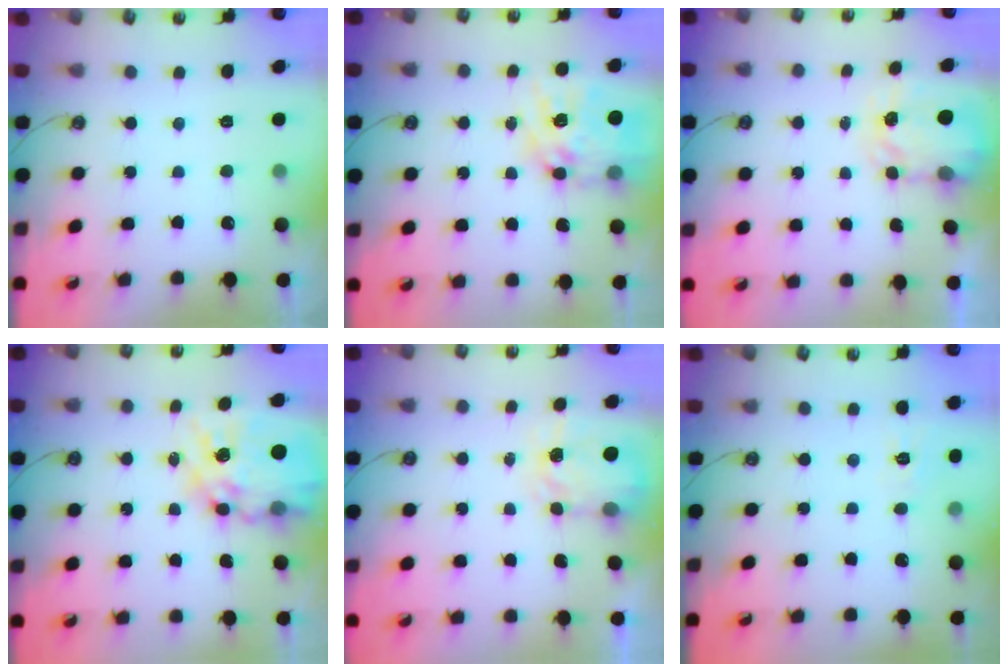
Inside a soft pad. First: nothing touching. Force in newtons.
{"total": 15.2, "press": 15.2, "slide": 1.3}
{"total": 3.7, "press": 3.6, "slide": 0.5}
{"total": 20.4, "press": 20.3, "slide": 2.1}
{"total": 4.0, "press": 3.9, "slide": 0.7}
{"total": 3.3, "press": 3.3, "slide": 0.5}